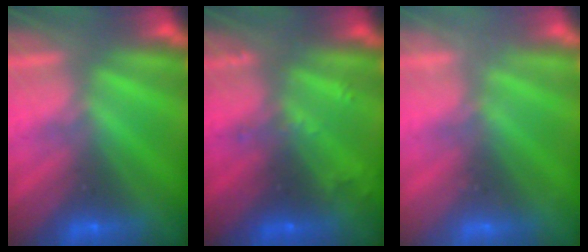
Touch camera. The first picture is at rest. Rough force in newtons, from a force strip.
{"total": 2.4}
{"total": 2.1}